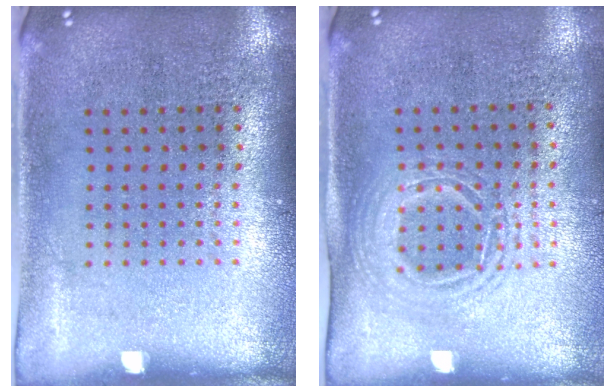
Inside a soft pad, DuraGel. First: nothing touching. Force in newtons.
{"total": 1.5, "press": 1.3, "slide": 0.7}